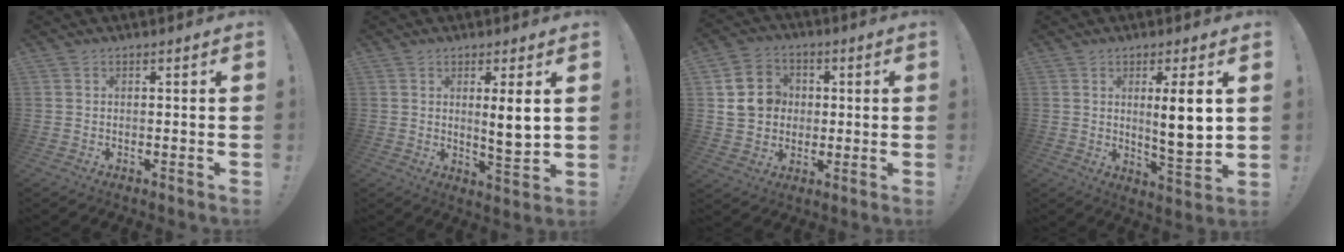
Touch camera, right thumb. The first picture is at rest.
{"total": 6.8, "force": [1.9, 0.7, 6.5], "torque": [-0.093, -0.018, 0.024]}
{"total": 12.1, "force": [2.2, 10.7, 5.4], "torque": [-0.092, 0.000, 0.049]}
{"total": 9.5, "force": [2.3, 1.2, 9.2], "torque": [-0.139, -0.014, 0.032]}